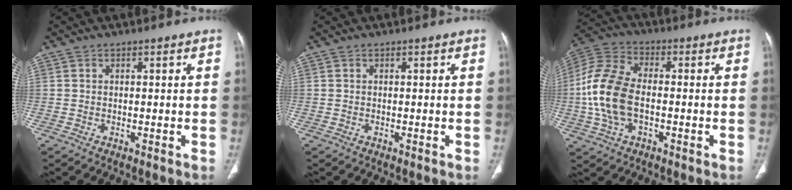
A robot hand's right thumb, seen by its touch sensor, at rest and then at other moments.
{"total": 0.0}
{"total": 14.4, "force": [-1.7, 8.6, 11.4], "torque": [-0.250, 0.023, -0.035]}